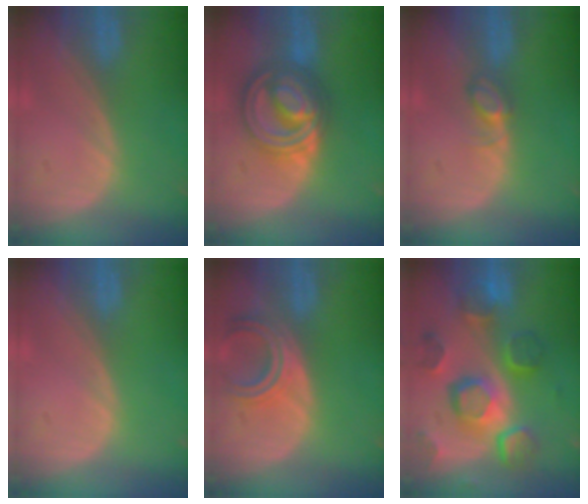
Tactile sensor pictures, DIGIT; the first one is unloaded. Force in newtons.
{"total": 9.2, "press": 9.2, "slide": 0.7}
{"total": 2.5, "press": 2.4, "slide": 0.3}
{"total": 0.0}
{"total": 5.7, "press": 5.2, "slide": 2.4}
{"total": 12.3, "press": 10.7, "slide": 6.1}